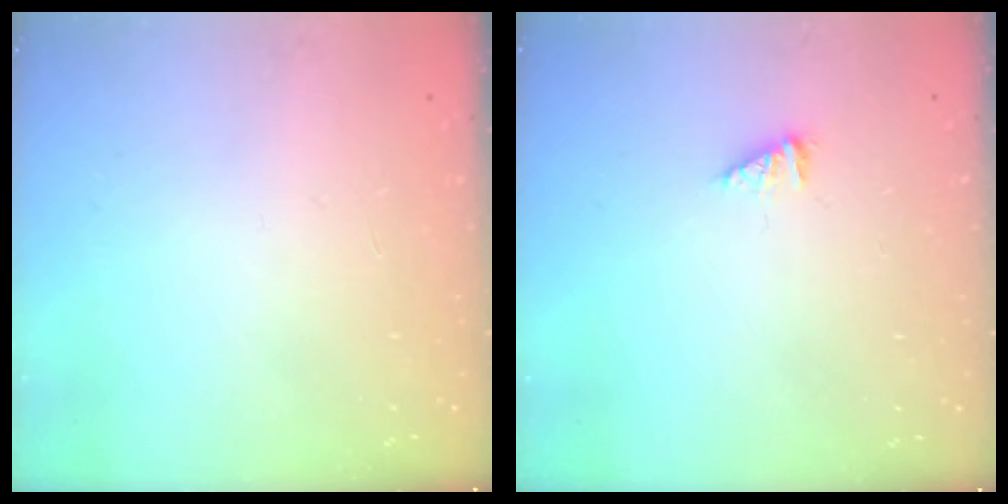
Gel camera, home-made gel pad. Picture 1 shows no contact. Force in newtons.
{"total": 1.7, "press": 1.7, "slide": 0.2}